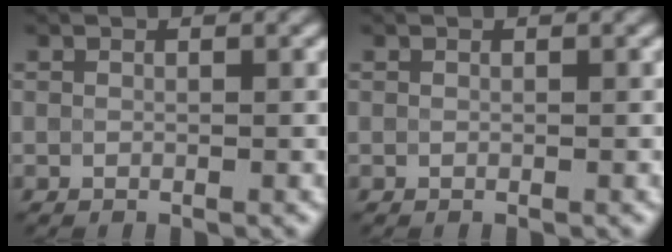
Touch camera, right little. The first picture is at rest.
{"total": 0.0}